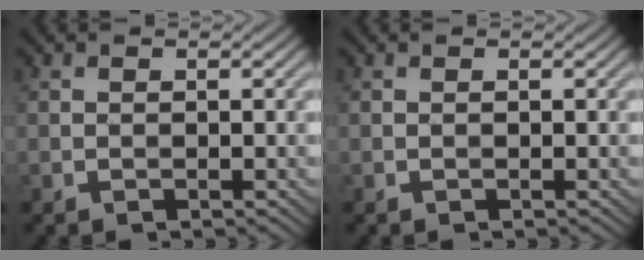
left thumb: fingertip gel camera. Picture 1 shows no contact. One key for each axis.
{"total": 0.0}